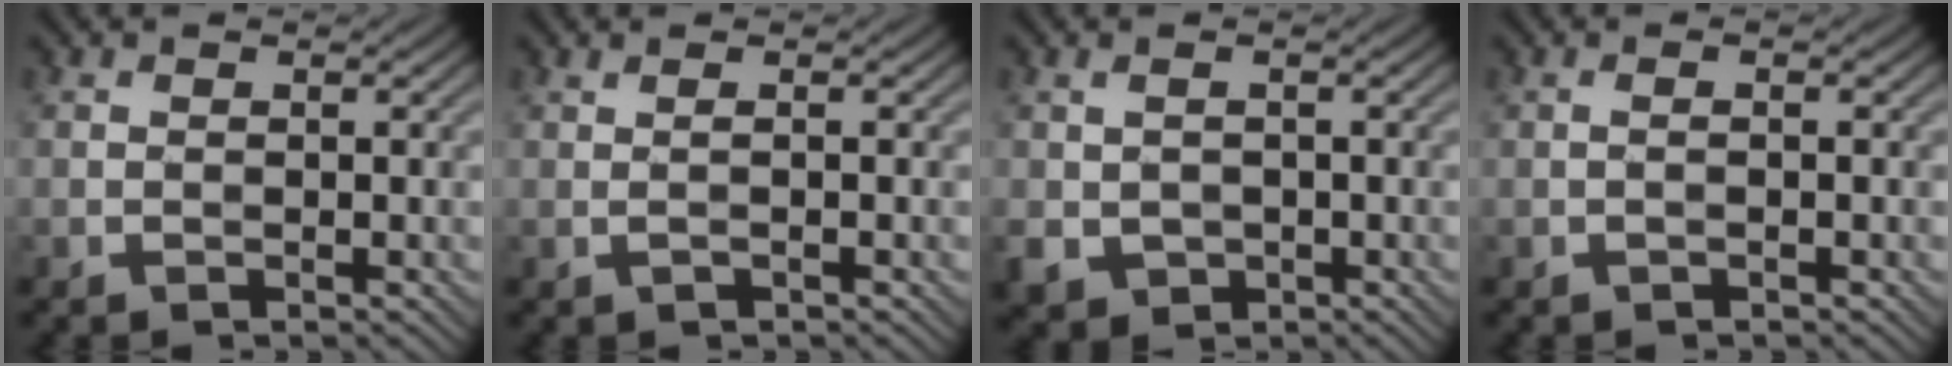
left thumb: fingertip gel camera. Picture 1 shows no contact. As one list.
[{"total": 0.7, "force": [0.0, -0.3, 0.7], "torque": [-0.017, 0.003, 0.000]}, {"total": 3.0, "force": [-0.6, 2.3, 1.8], "torque": [-0.054, -0.007, -0.008]}, {"total": 0.8, "force": [-0.3, -0.1, 0.7], "torque": [-0.017, 0.004, -0.007]}]